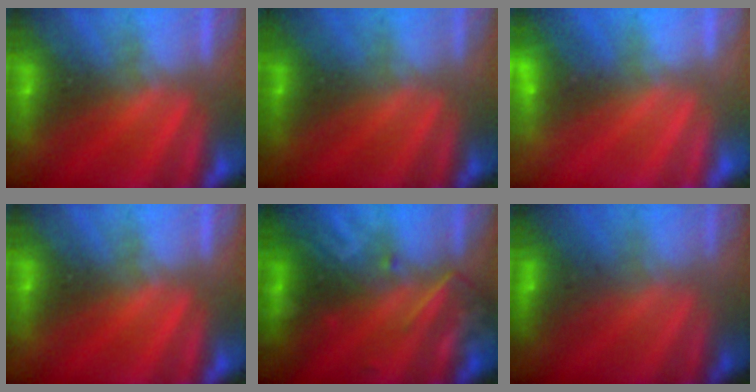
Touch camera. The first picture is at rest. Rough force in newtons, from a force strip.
{"total": 2.4}
{"total": 2.4}
{"total": 0.0}
{"total": 2.7}
{"total": 2.9}